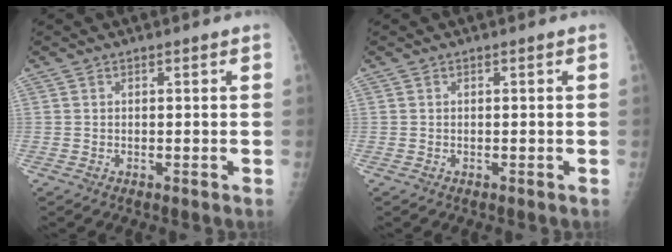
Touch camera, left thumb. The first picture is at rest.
{"total": 0.0}